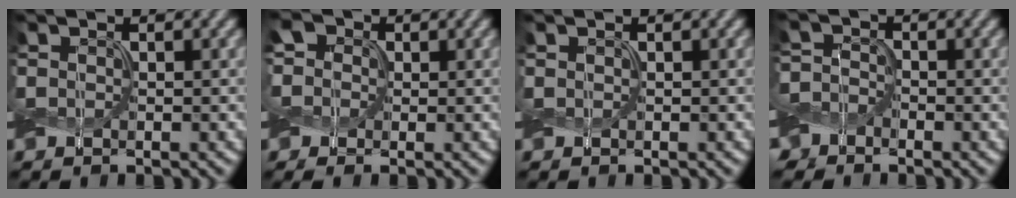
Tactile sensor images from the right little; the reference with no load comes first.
{"total": 6.0, "force": [2.3, 4.4, 3.4], "torque": [-0.080, 0.023, 0.016]}
{"total": 0.0}
{"total": 3.2, "force": [-2.0, 2.4, 0.5], "torque": [0.008, 0.013, -0.063]}